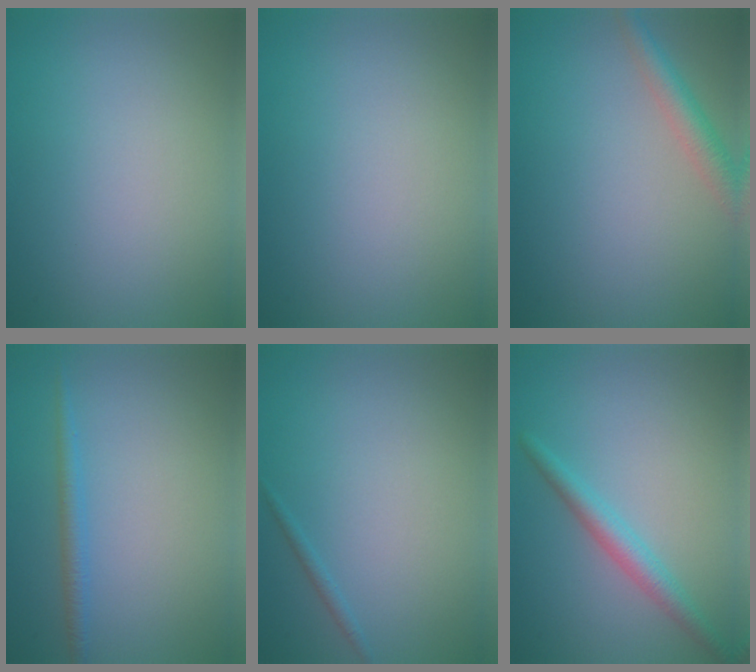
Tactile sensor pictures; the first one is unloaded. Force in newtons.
{"total": 0.0}
{"total": 2.8, "press": 2.8, "slide": 0.1}
{"total": 1.5, "press": 1.5, "slide": 0.1}
{"total": 0.6, "press": 0.6, "slide": 0.1}
{"total": 2.5, "press": 2.5, "slide": 0.1}